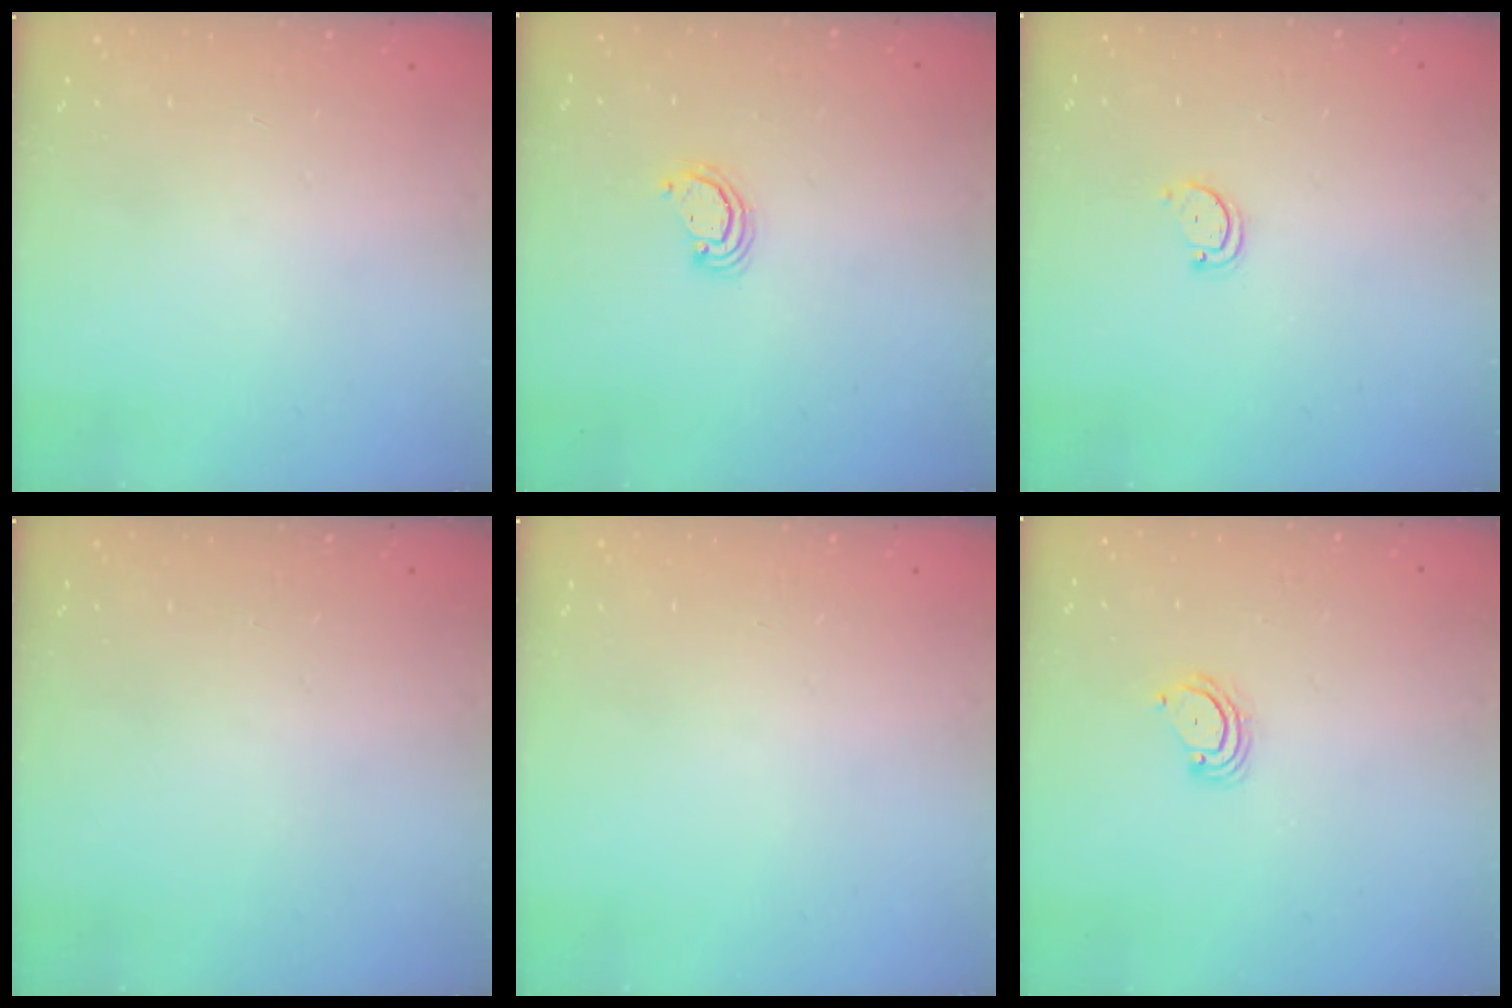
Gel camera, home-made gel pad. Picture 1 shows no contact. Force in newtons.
{"total": 2.3, "press": 2.3, "slide": 0.3}
{"total": 2.8, "press": 2.8, "slide": 0.3}
{"total": 0.0}
{"total": 0.0}
{"total": 2.3, "press": 2.3, "slide": 0.2}